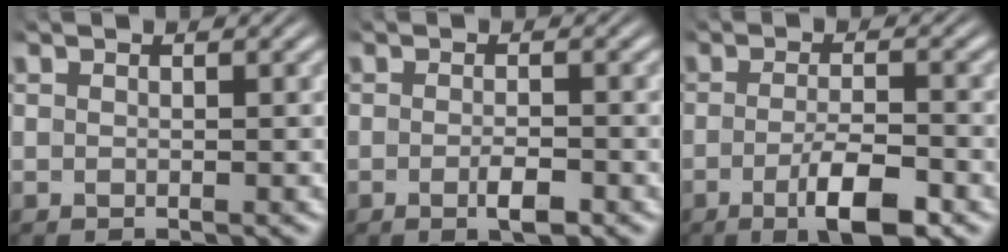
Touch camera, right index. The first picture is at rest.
{"total": 2.2, "force": [-1.1, 0.8, 1.7], "torque": [-0.029, 0.000, -0.024]}
{"total": 5.5, "force": [-2.4, 1.4, 4.8], "torque": [-0.076, -0.016, -0.033]}